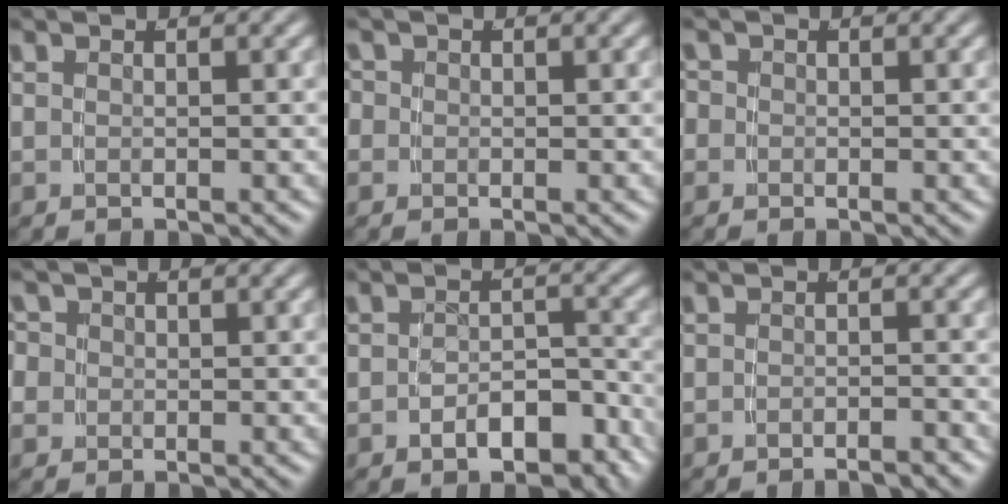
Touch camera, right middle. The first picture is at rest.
{"total": 2.0, "force": [-0.1, 2.0, 0.3], "torque": [-0.009, 0.000, -0.010]}
{"total": 1.7, "force": [-0.2, 1.7, 0.2], "torque": [-0.007, 0.000, -0.012]}
{"total": 3.8, "force": [-0.1, 3.6, 1.1], "torque": [-0.032, -0.006, -0.008]}
{"total": 4.7, "force": [-3.5, 2.1, 2.2], "torque": [-0.024, -0.007, -0.052]}
{"total": 1.7, "force": [-1.7, -0.2, 0.2], "torque": [0.000, 0.002, -0.032]}